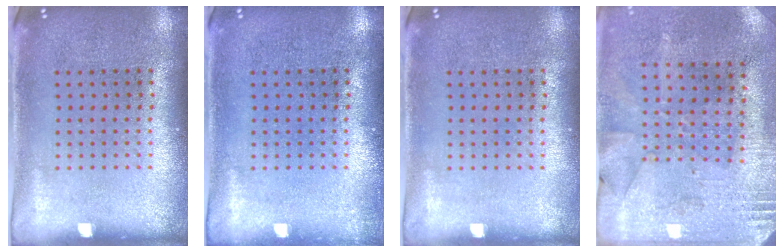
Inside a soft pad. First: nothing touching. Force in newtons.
{"total": 0.6, "press": 0.6, "slide": 0.1}
{"total": 0.0}
{"total": 2.8, "press": 2.2, "slide": 1.7}